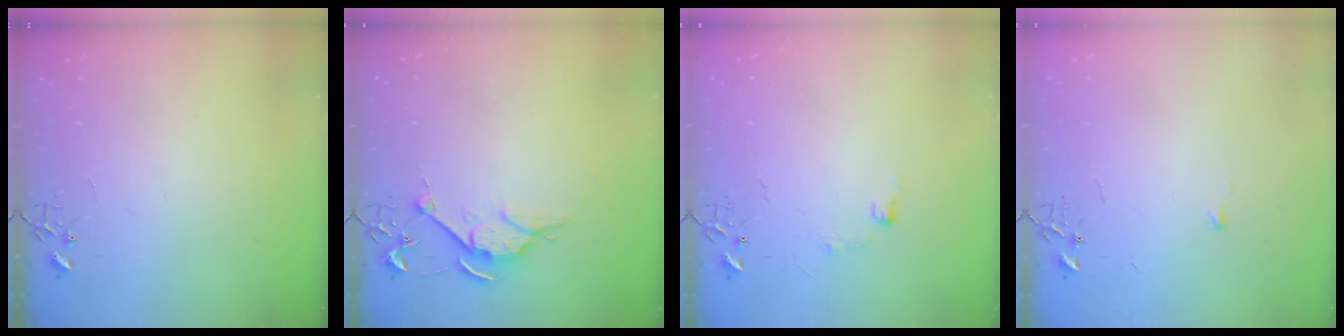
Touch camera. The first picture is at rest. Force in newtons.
{"total": 7.9, "press": 7.8, "slide": 0.9}
{"total": 6.4, "press": 6.3, "slide": 0.9}
{"total": 3.4, "press": 3.4, "slide": 0.5}